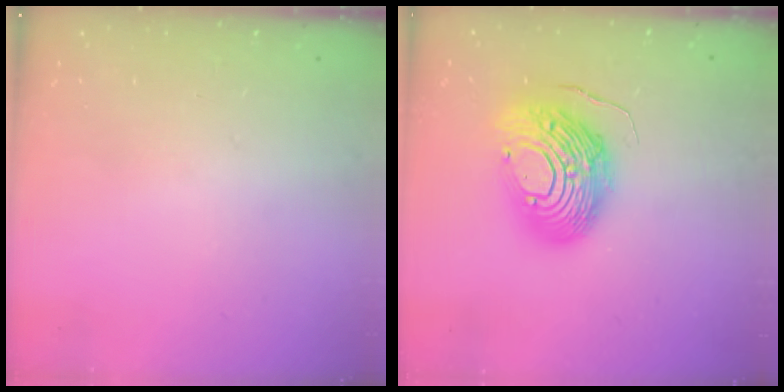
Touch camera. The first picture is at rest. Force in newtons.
{"total": 16.2, "press": 16.2, "slide": 1.3}